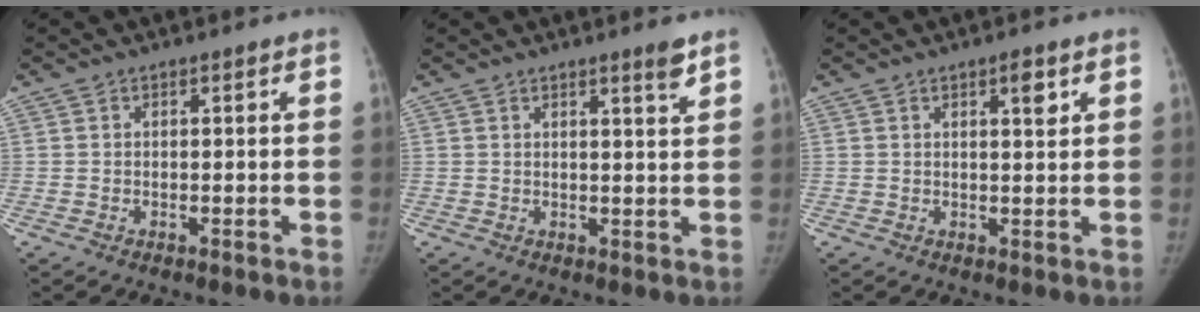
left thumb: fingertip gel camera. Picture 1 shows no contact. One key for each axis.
{"total": 2.7, "fx": 2.0, "fy": -0.1, "fz": 1.9, "tx": -0.024, "ty": -0.017, "tz": 0.029}
{"total": 2.9, "fx": 1.5, "fy": 0.8, "fz": 2.3, "tx": -0.028, "ty": -0.007, "tz": 0.022}